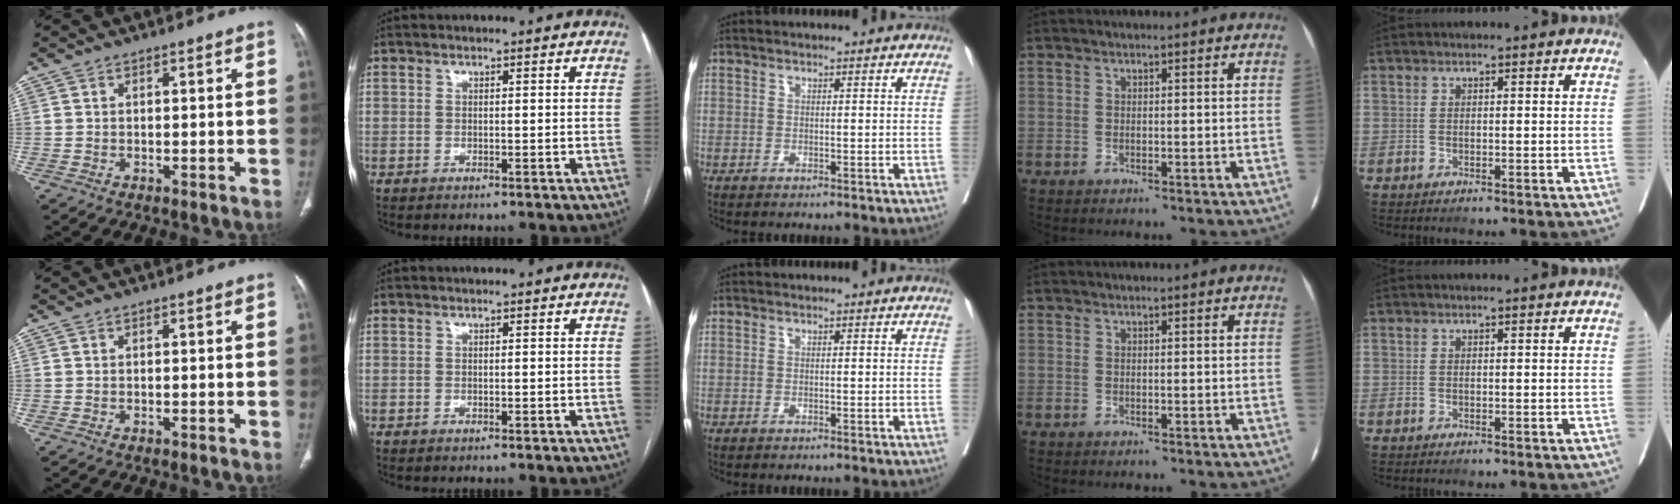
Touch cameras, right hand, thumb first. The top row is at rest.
{}